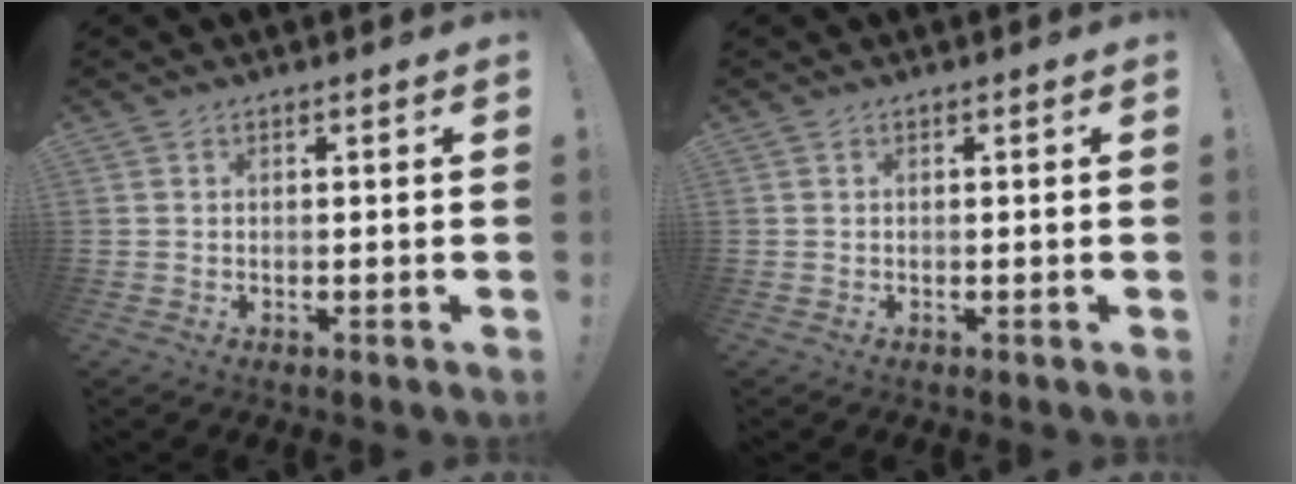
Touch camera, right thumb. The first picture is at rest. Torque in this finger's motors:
{"motor_torque": [-0.02, -0.09, 0.16, -0.02, -0.03]}